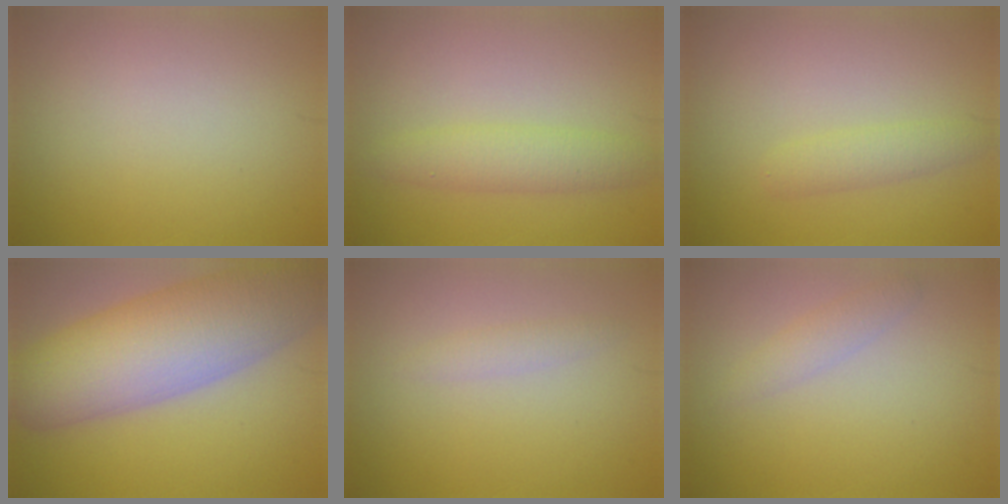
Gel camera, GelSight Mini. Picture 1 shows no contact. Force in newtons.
{"total": 2.9, "press": 2.9, "slide": 0.1}
{"total": 1.9, "press": 1.9, "slide": 0.1}
{"total": 11.8, "press": 11.8, "slide": 0.5}
{"total": 1.2, "press": 1.2, "slide": 0.0}
{"total": 1.6, "press": 1.6, "slide": 0.1}